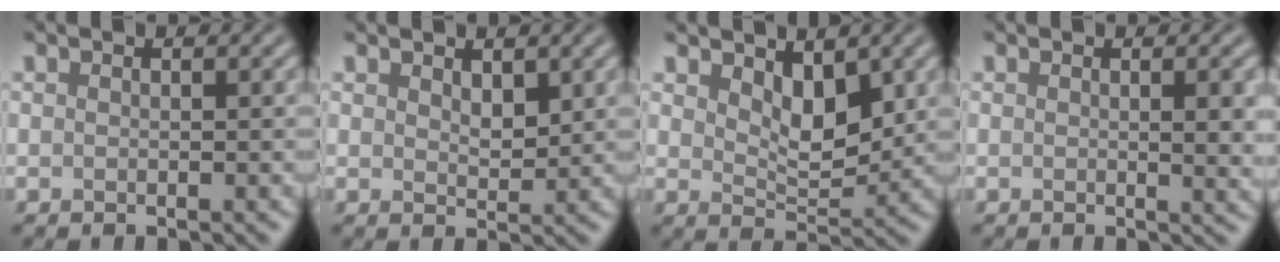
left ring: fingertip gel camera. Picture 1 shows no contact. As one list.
[{"total": 1.8, "force": [1.1, 0.9, 1.2], "torque": [-0.019, -0.004, 0.022]}, {"total": 3.6, "force": [1.8, 1.8, 2.6], "torque": [-0.046, -0.012, 0.030]}, {"total": 2.7, "force": [0.3, 0.7, 2.6], "torque": [-0.028, -0.004, 0.003]}]